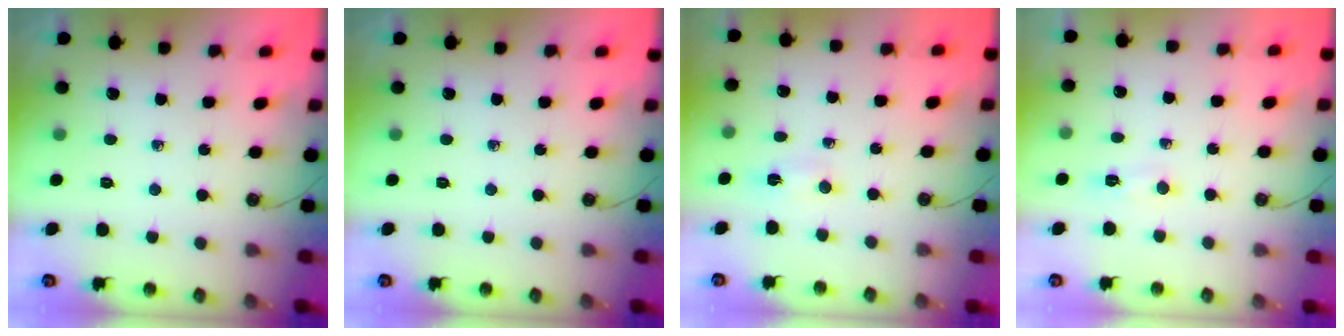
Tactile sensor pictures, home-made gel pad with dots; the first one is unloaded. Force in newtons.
{"total": 0.0}
{"total": 2.1, "press": 1.6, "slide": 1.3}
{"total": 5.2, "press": 5.0, "slide": 1.5}